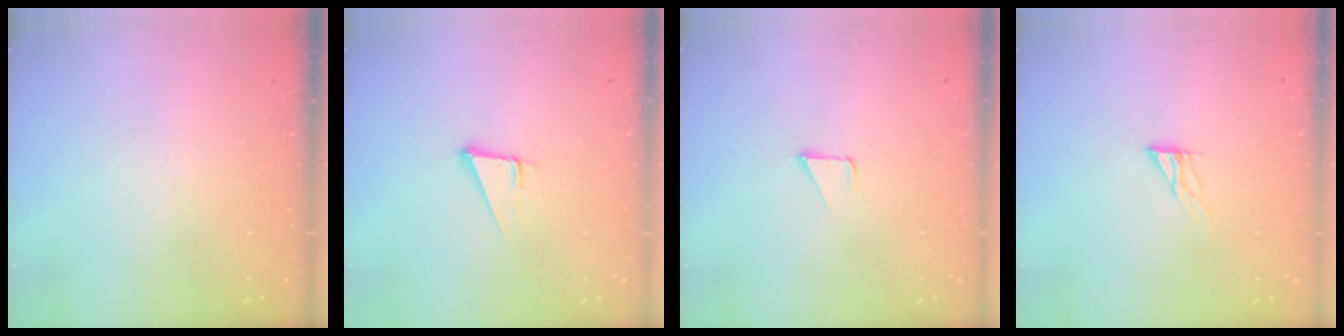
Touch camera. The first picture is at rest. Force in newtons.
{"total": 5.0, "press": 4.4, "slide": 2.4}
{"total": 1.7, "press": 1.7, "slide": 0.1}
{"total": 4.5, "press": 4.4, "slide": 0.4}